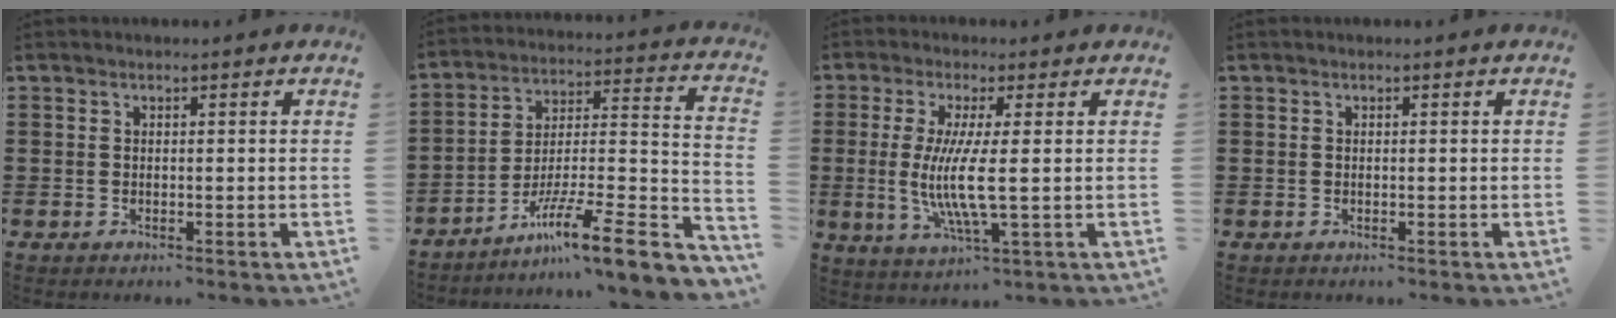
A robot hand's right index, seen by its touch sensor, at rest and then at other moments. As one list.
[{"total": 11.3, "force": [-7.5, 1.3, 8.4], "torque": [-0.124, 0.003, -0.136]}, {"total": 8.0, "force": [0.0, 0.8, 8.0], "torque": [-0.173, -0.017, -0.009]}, {"total": 0.0}]